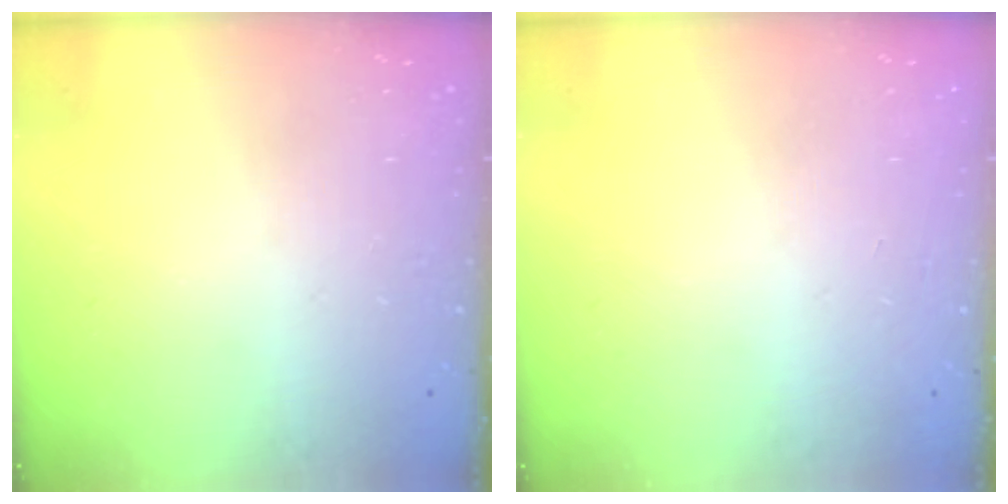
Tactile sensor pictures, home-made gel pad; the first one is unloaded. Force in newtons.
{"total": 0.0}